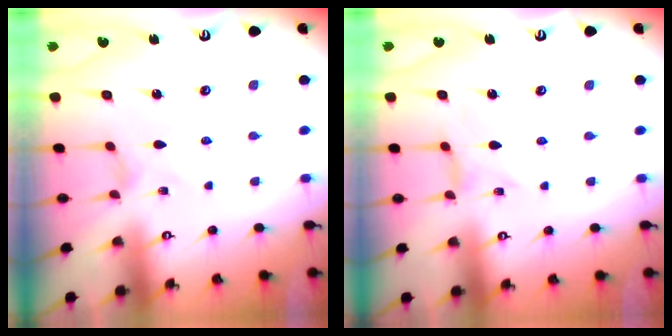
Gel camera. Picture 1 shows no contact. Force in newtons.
{"total": 0.0}